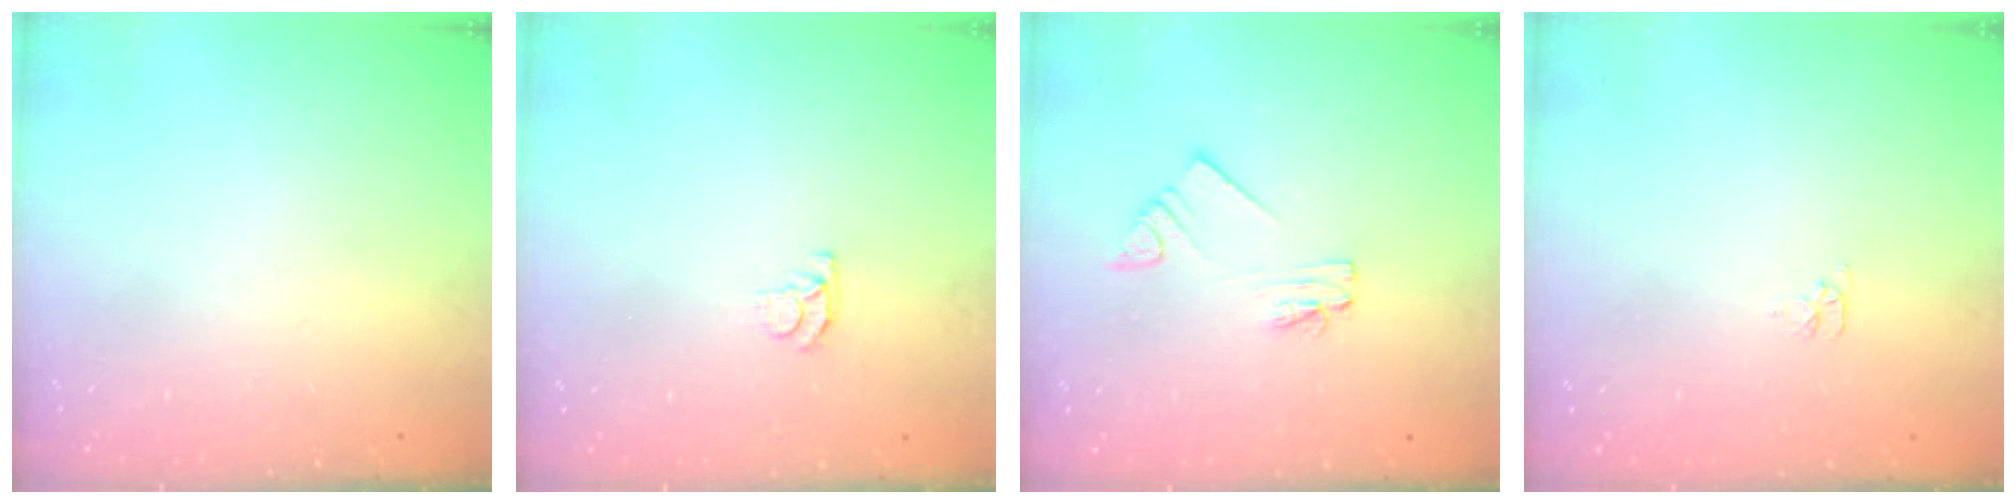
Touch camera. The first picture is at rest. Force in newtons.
{"total": 4.6, "press": 4.6, "slide": 0.3}
{"total": 2.0, "press": 2.0, "slide": 0.1}
{"total": 3.1, "press": 3.1, "slide": 0.3}